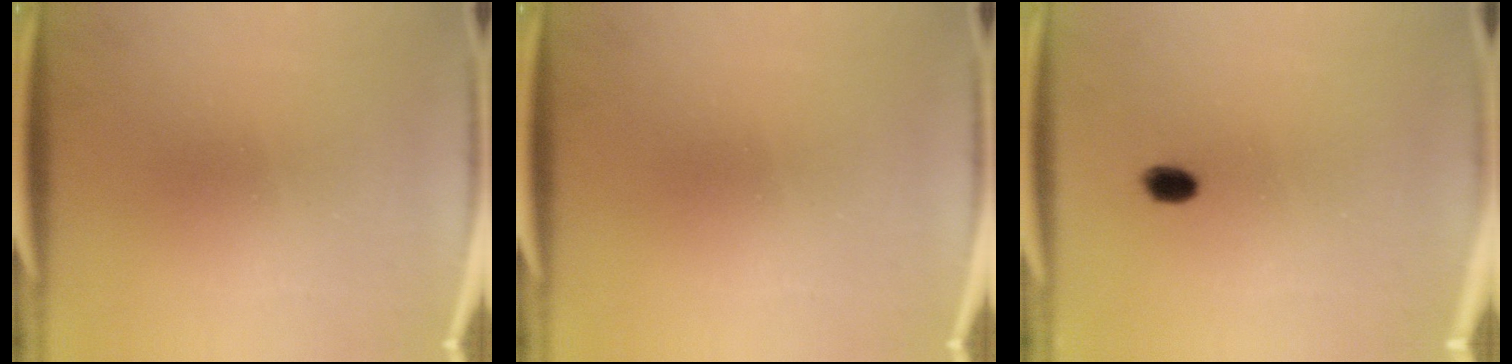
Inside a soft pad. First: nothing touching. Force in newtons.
{"total": 0.0}
{"total": 2.4}